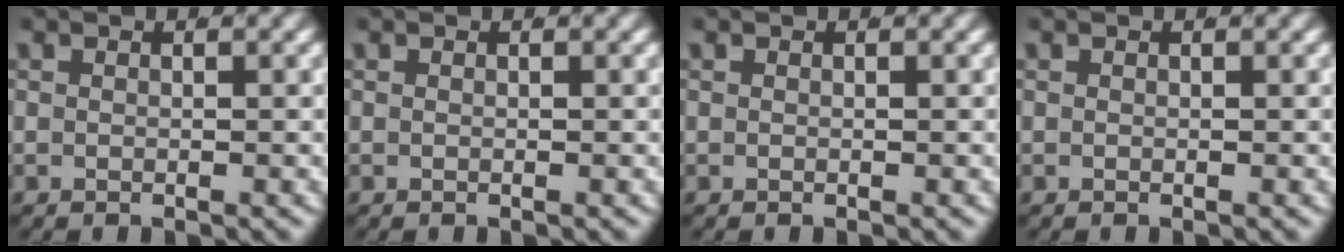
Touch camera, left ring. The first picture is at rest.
{"total": 0.0}
{"total": 0.0}
{"total": 0.0}